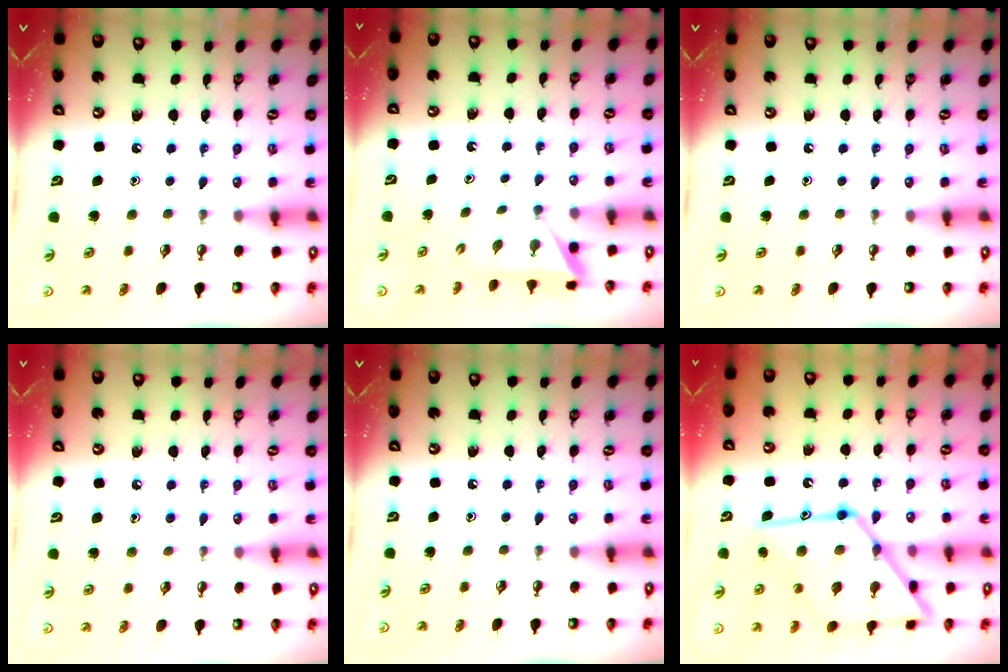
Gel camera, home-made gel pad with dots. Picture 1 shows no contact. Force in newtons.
{"total": 1.9, "press": 1.9, "slide": 0.2}
{"total": 0.0}
{"total": 5.4, "press": 5.4, "slide": 0.6}
{"total": 0.0}
{"total": 21.4, "press": 21.3, "slide": 1.6}